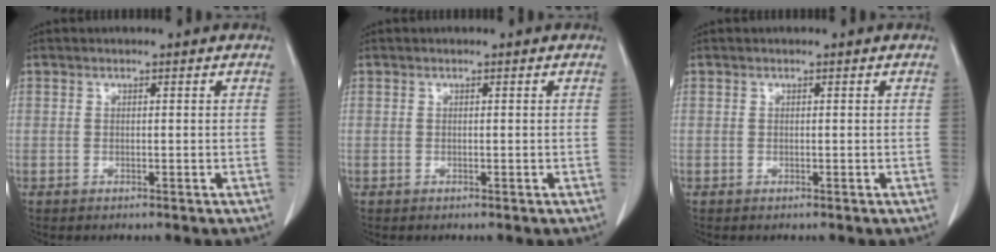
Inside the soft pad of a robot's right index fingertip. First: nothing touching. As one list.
[{"total": 0.0}, {"total": 0.0}]